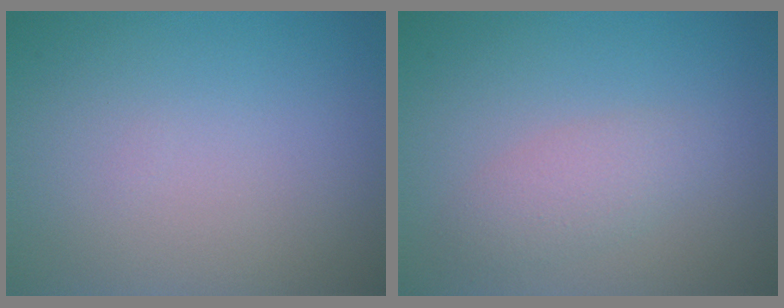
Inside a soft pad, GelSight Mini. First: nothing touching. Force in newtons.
{"total": 2.3, "press": 2.3, "slide": 0.1}